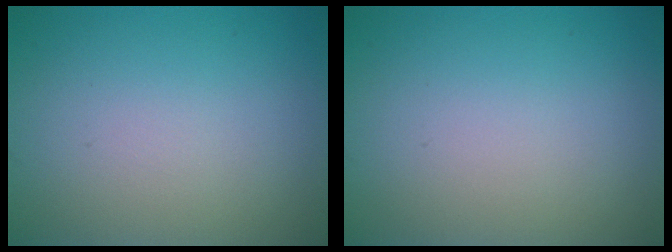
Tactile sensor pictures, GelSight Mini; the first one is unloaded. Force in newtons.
{"total": 0.0}